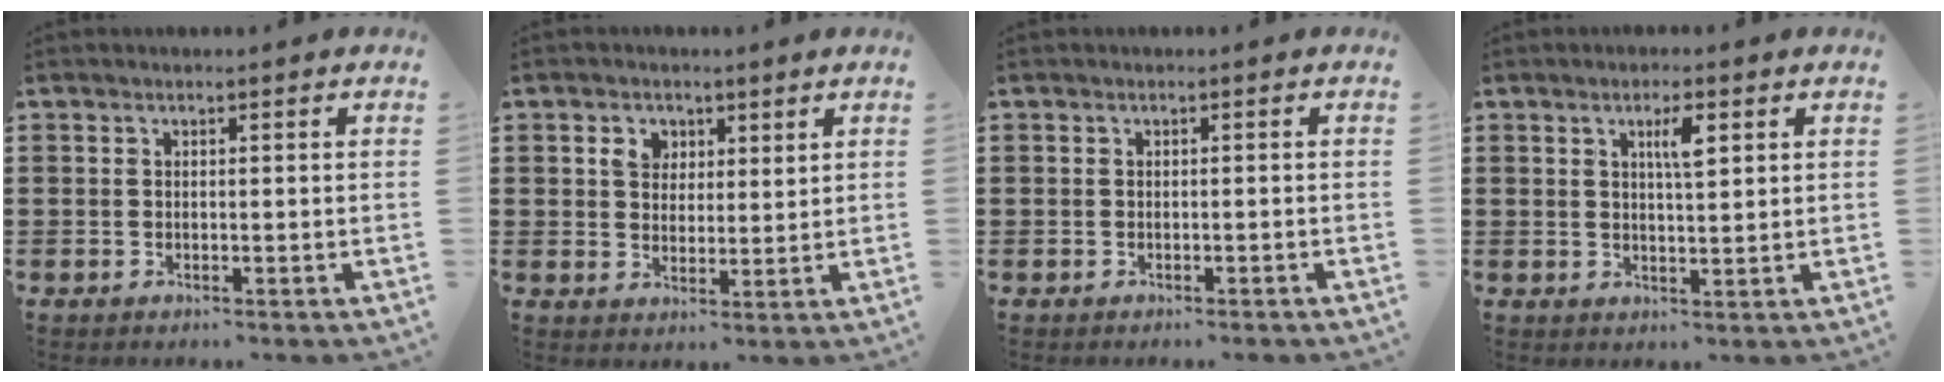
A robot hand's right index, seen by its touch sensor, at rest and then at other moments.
{"total": 3.5, "force": [2.0, 2.7, 1.1], "torque": [-0.033, 0.010, 0.035]}
{"total": 0.5, "force": [-0.5, 0.0, 0.1], "torque": [-0.004, -0.003, -0.010]}
{"total": 3.7, "force": [1.5, 0.8, 3.3], "torque": [-0.060, 0.004, 0.020]}